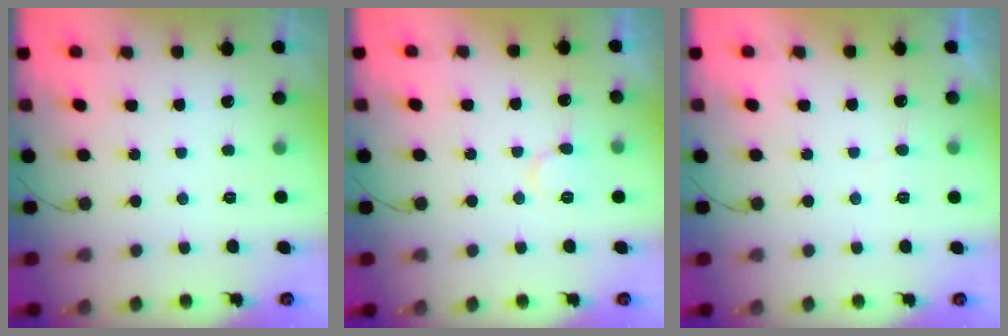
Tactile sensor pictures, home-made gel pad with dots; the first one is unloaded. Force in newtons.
{"total": 8.6, "press": 8.6, "slide": 0.5}
{"total": 4.6, "press": 4.6, "slide": 0.3}